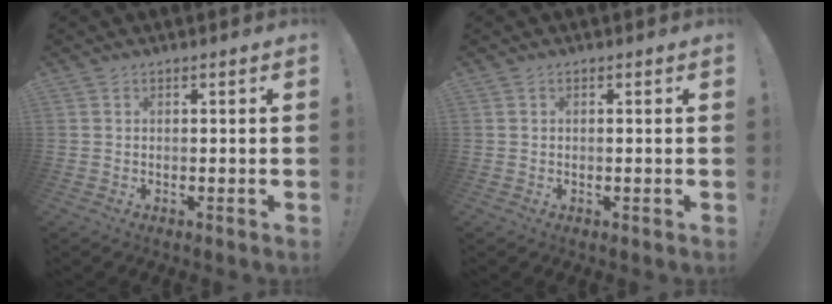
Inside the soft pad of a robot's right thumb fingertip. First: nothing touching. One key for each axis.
{"total": 0.0}